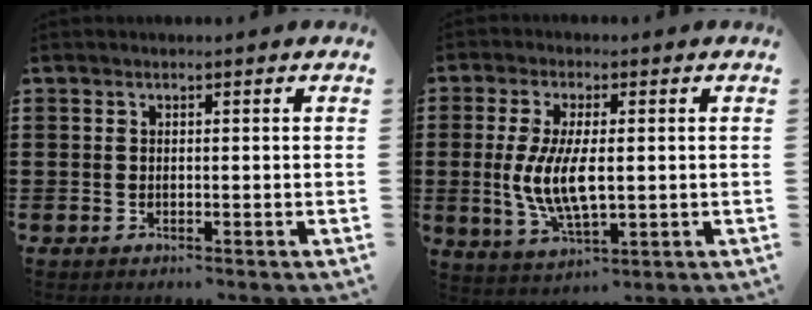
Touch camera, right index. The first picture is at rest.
{"total": 8.0, "force": [0.0, 3.0, 7.4], "torque": [-0.163, -0.004, -0.006]}